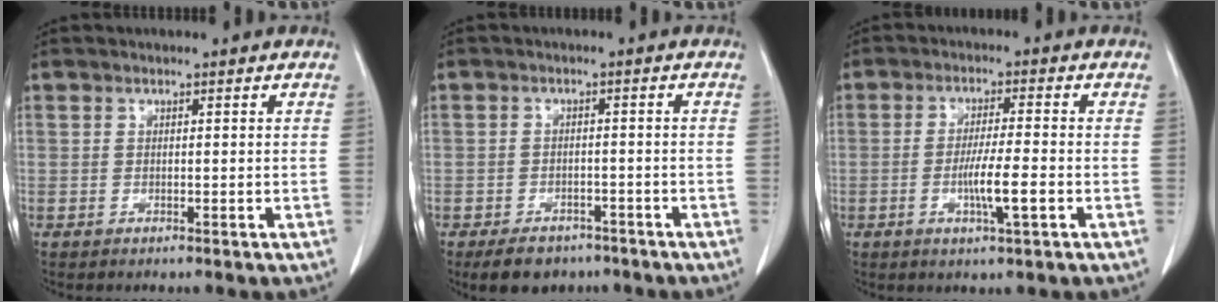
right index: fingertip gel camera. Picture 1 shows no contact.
{"total": 6.2, "force": [-4.7, 3.4, 2.1], "torque": [-0.034, 0.002, -0.067]}
{"total": 6.0, "force": [-1.8, 0.1, 5.7], "torque": [-0.103, -0.008, -0.032]}